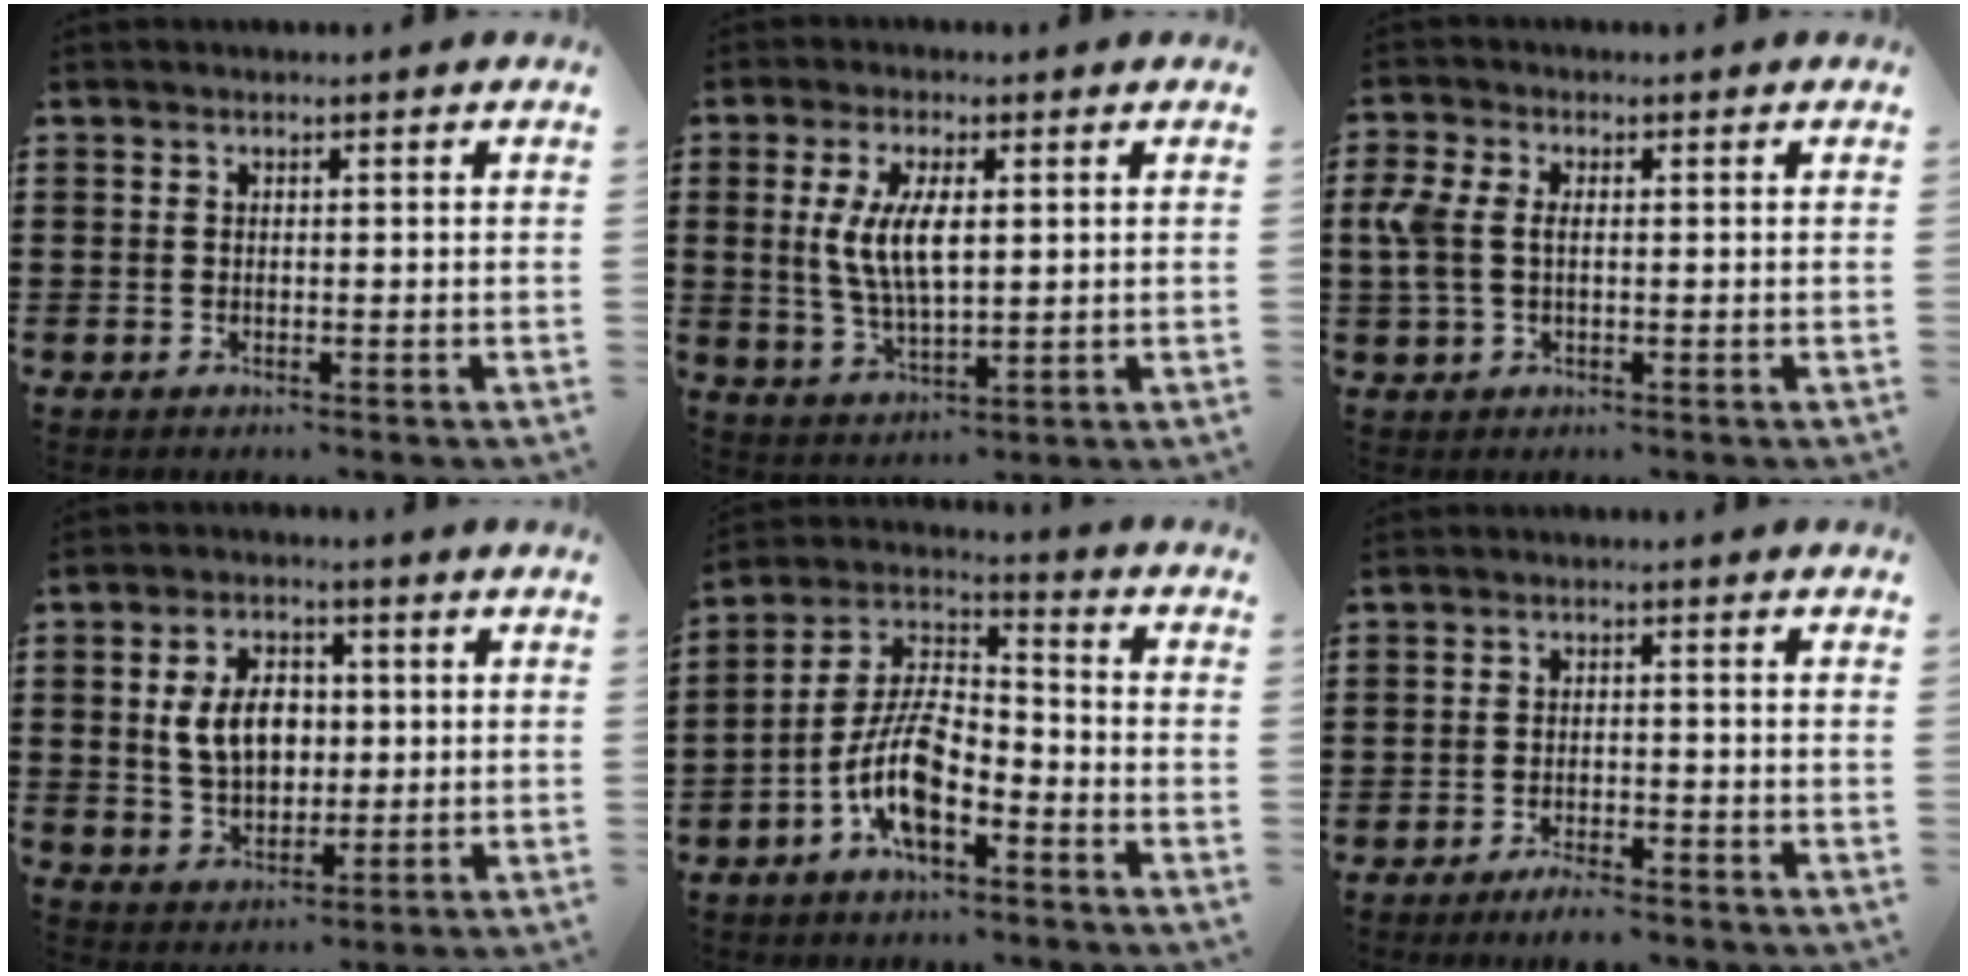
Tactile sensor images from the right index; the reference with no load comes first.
{"total": 7.3, "force": [1.1, 2.9, 6.6], "torque": [-0.137, 0.006, 0.017]}
{"total": 4.2, "force": [0.2, 2.7, 3.3], "torque": [-0.098, -0.003, -0.006]}
{"total": 7.2, "force": [0.8, 4.9, 5.2], "torque": [-0.110, 0.007, 0.004]}
{"total": 10.4, "force": [-4.8, 4.4, 8.0], "torque": [-0.195, -0.006, -0.098]}
{"total": 2.6, "force": [-2.4, 0.3, 0.8], "torque": [-0.017, 0.005, -0.047]}